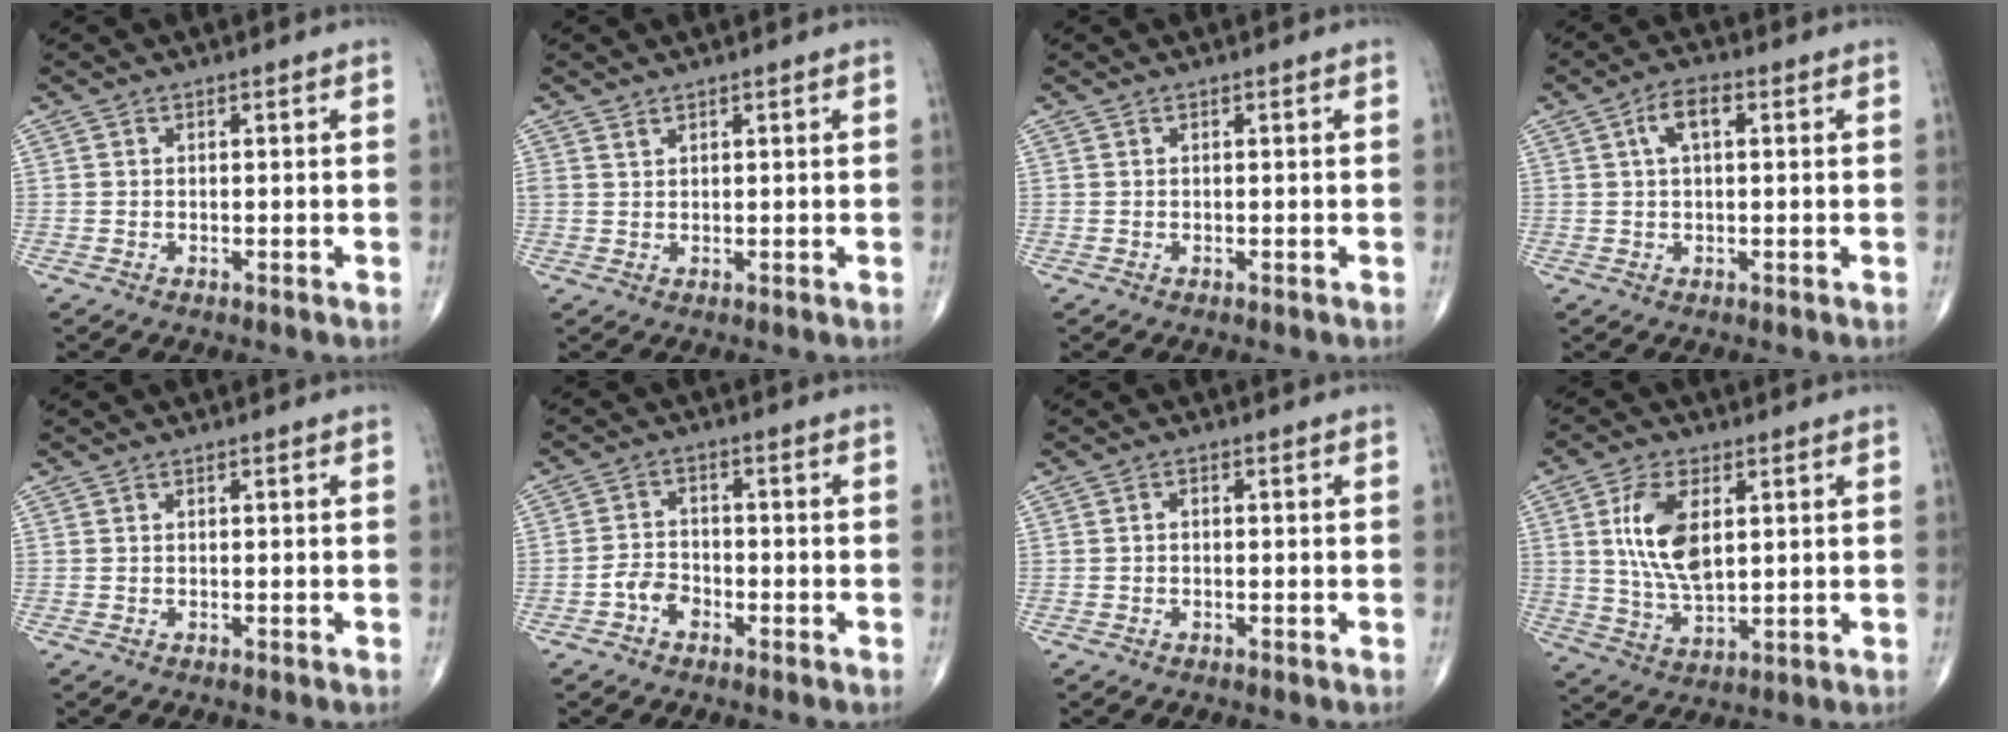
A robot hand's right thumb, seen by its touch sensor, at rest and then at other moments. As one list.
[{"total": 1.0, "force": [0.8, 0.4, 0.2], "torque": [0.002, -0.006, 0.015]}, {"total": 0.0}, {"total": 4.8, "force": [1.3, 2.3, 4.1], "torque": [-0.078, 0.013, 0.021]}, {"total": 0.0}, {"total": 3.8, "force": [-2.1, 2.6, 1.9], "torque": [-0.022, 0.020, -0.042]}, {"total": 0.6, "force": [-0.2, 0.4, 0.4], "torque": [-0.005, 0.003, -0.008]}, {"total": 11.2, "force": [2.6, 5.7, 9.2], "torque": [-0.176, -0.014, 0.054]}]